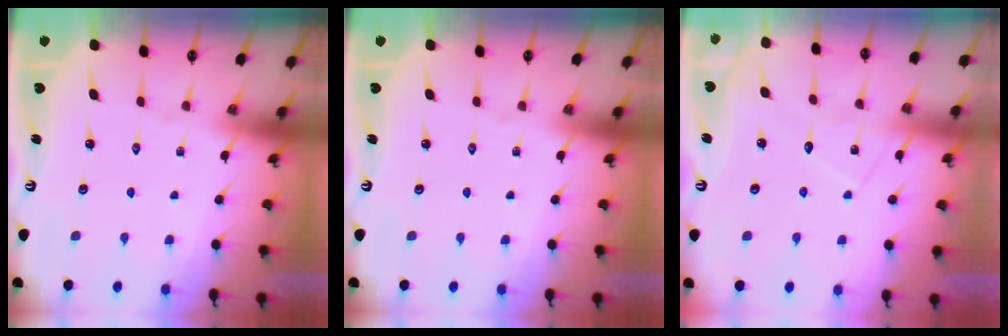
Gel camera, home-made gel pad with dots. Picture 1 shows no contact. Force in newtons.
{"total": 0.0}
{"total": 6.5, "press": 6.5, "slide": 0.5}